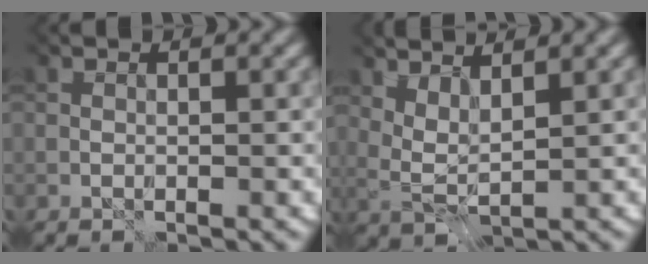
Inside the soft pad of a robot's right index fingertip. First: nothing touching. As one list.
[{"total": 2.5, "force": [2.1, 0.3, 1.4], "torque": [-0.039, -0.001, 0.046]}]